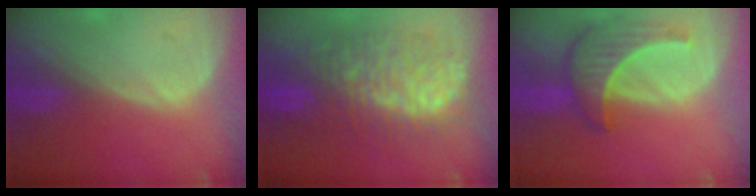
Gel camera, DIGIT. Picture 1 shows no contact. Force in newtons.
{"total": 12.2, "press": 12.2, "slide": 1.4}
{"total": 6.8, "press": 6.8, "slide": 0.7}